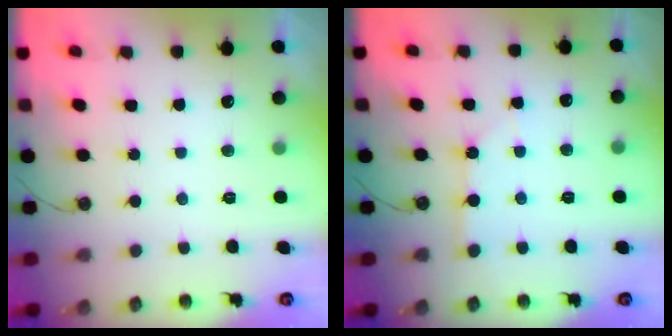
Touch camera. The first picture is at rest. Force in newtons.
{"total": 1.9, "press": 1.8, "slide": 0.3}